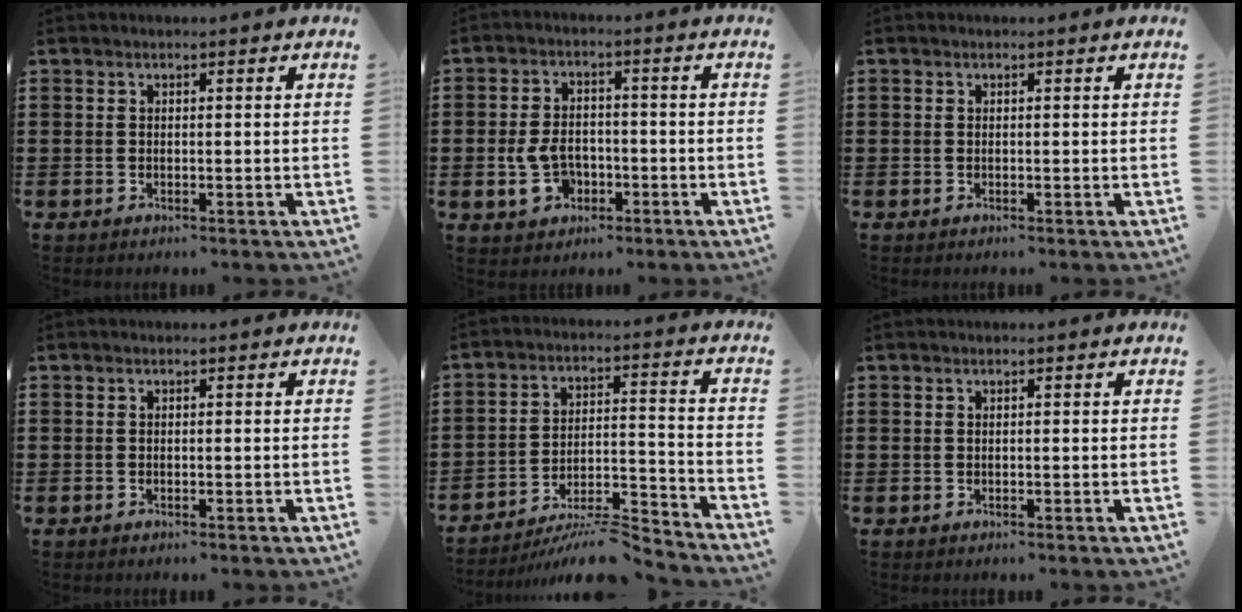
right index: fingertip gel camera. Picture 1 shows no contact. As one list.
[{"total": 5.4, "force": [-1.5, 3.9, 3.5], "torque": [-0.081, 0.004, -0.030]}, {"total": 0.0}, {"total": 0.0}, {"total": 7.2, "force": [-6.6, 0.9, 2.8], "torque": [-0.036, 0.011, -0.126]}, {"total": 0.0}]